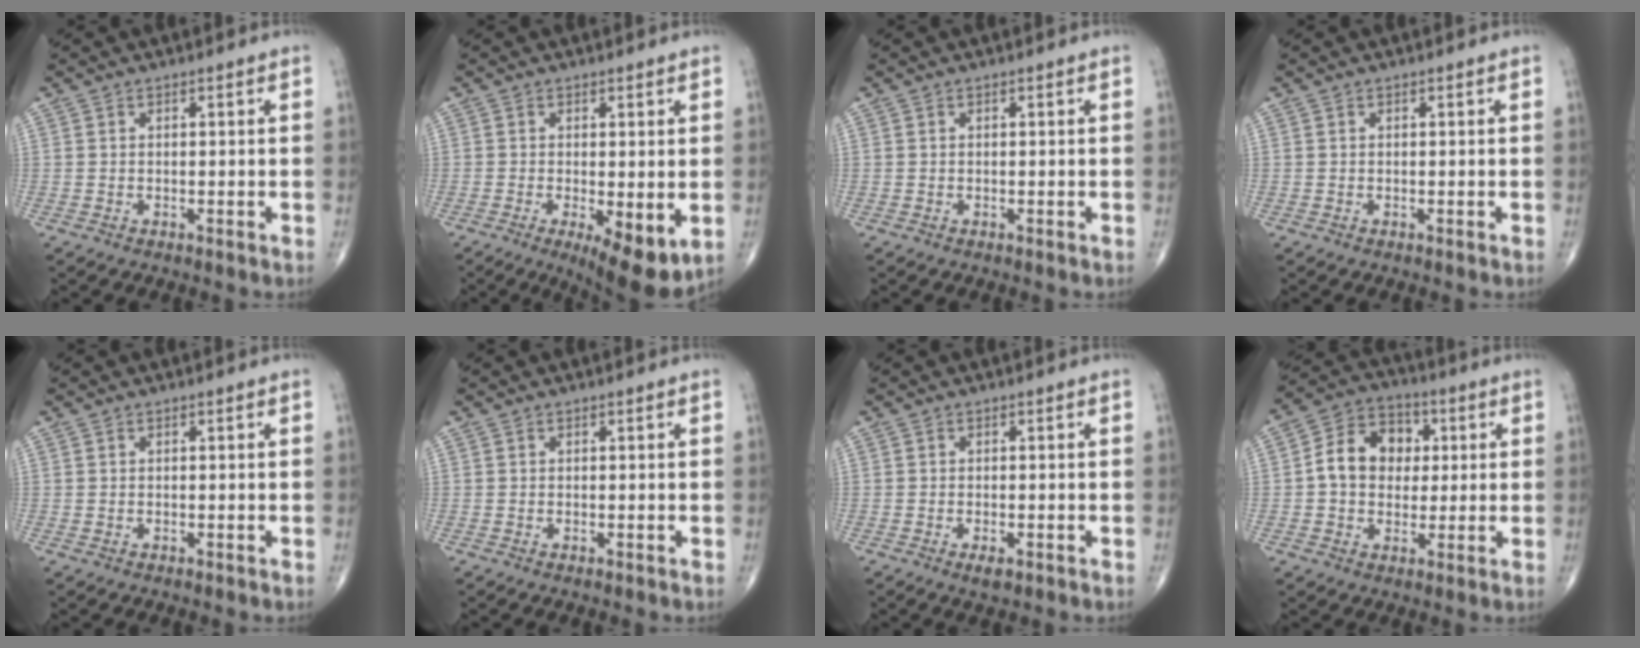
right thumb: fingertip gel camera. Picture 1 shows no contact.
{"total": 9.4, "force": [-2.4, 3.3, 8.5], "torque": [-0.125, -0.024, -0.032]}
{"total": 0.0}
{"total": 0.0}
{"total": 0.0}
{"total": 0.0}
{"total": 2.1, "force": [-1.0, 0.9, 1.6], "torque": [-0.026, 0.000, -0.015]}
{"total": 11.3, "force": [1.1, 9.0, 6.8], "torque": [-0.081, 0.021, 0.009]}